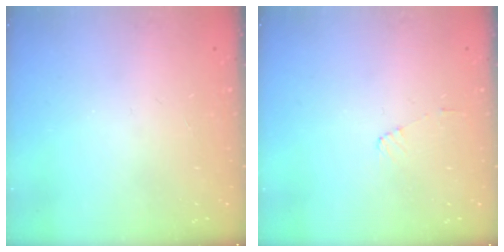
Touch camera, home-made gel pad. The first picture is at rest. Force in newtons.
{"total": 3.9, "press": 3.9, "slide": 0.3}